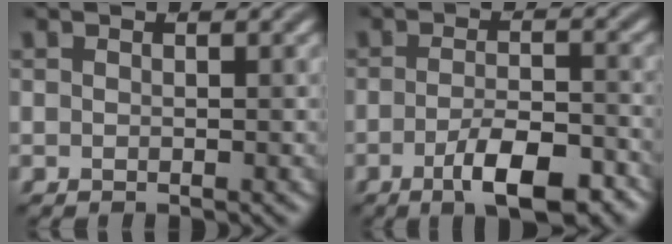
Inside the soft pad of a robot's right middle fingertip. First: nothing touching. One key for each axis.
{"total": 6.4, "fx": -3.4, "fy": 1.9, "fz": 5.1, "tx": -0.086, "ty": -0.001, "tz": -0.054}